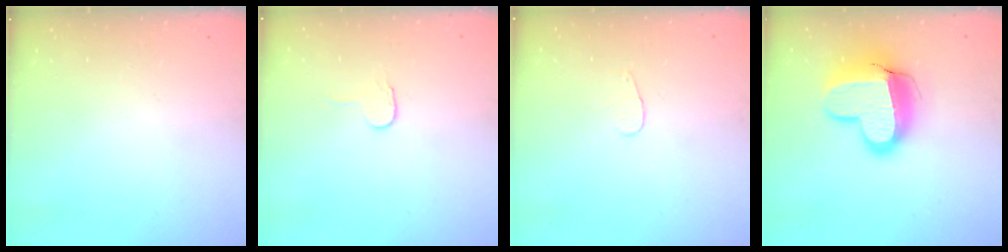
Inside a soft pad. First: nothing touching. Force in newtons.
{"total": 2.9, "press": 2.9, "slide": 0.3}
{"total": 3.2, "press": 3.2, "slide": 0.3}
{"total": 17.3, "press": 17.2, "slide": 1.3}